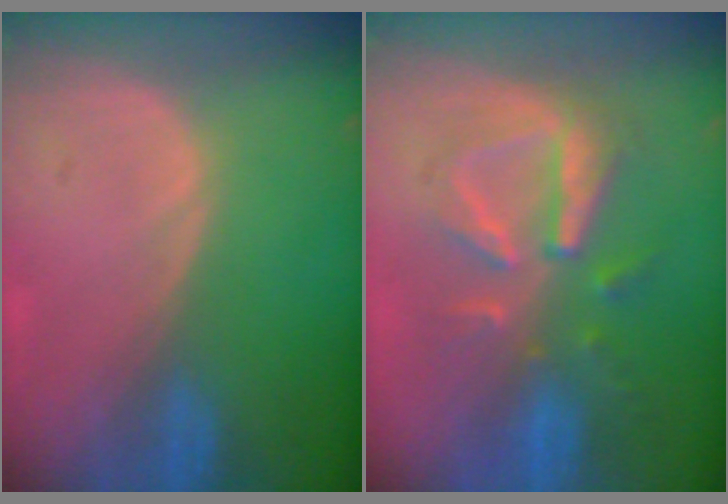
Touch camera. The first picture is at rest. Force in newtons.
{"total": 7.9, "press": 7.9, "slide": 0.4}